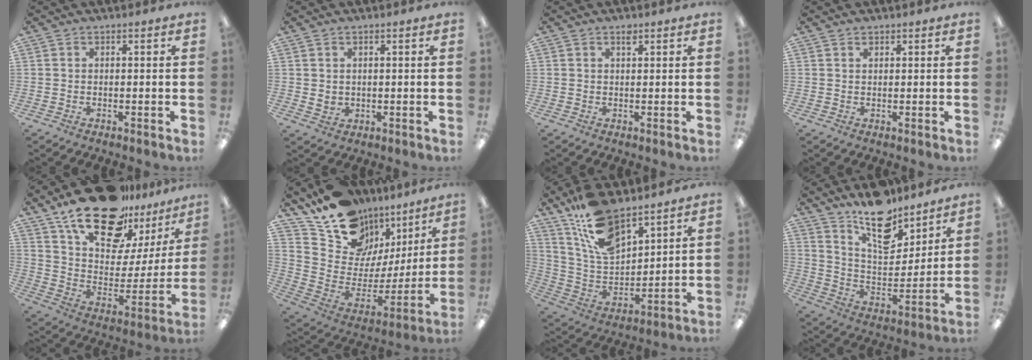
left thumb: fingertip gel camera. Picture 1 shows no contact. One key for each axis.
{"total": 2.1, "fx": 1.1, "fy": 1.7, "fz": 0.5, "tx": -0.005, "ty": -0.002, "tz": 0.018}
{"total": 1.3, "fx": 1.0, "fy": 0.4, "fz": 0.7, "tx": -0.008, "ty": -0.002, "tz": 0.016}
{"total": 0.9, "fx": 0.8, "fy": 0.4, "fz": 0.2, "tx": -0.004, "ty": 0.001, "tz": 0.015}
{"total": 23.9, "fx": 17.2, "fy": 10.9, "fz": 12.5, "tx": -0.201, "ty": -0.105, "tz": 0.302}
{"total": 15.4, "fx": 12.6, "fy": 8.1, "fz": 3.7, "tx": -0.087, "ty": -0.114, "tz": 0.228}
{"total": 15.5, "fx": 11.6, "fy": 6.5, "fz": 8.0, "tx": -0.169, "ty": -0.058, "tz": 0.214}
{"total": 16.1, "fx": 12.7, "fy": 6.9, "fz": 7.2, "tx": -0.119, "ty": -0.084, "tz": 0.225}